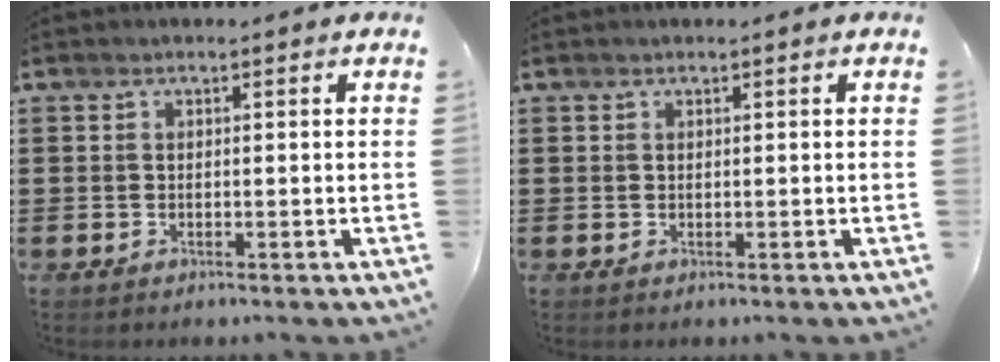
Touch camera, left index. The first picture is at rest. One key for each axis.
{"total": 0.0}